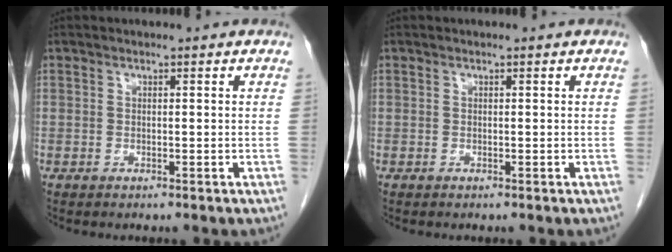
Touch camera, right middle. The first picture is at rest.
{"total": 0.0}